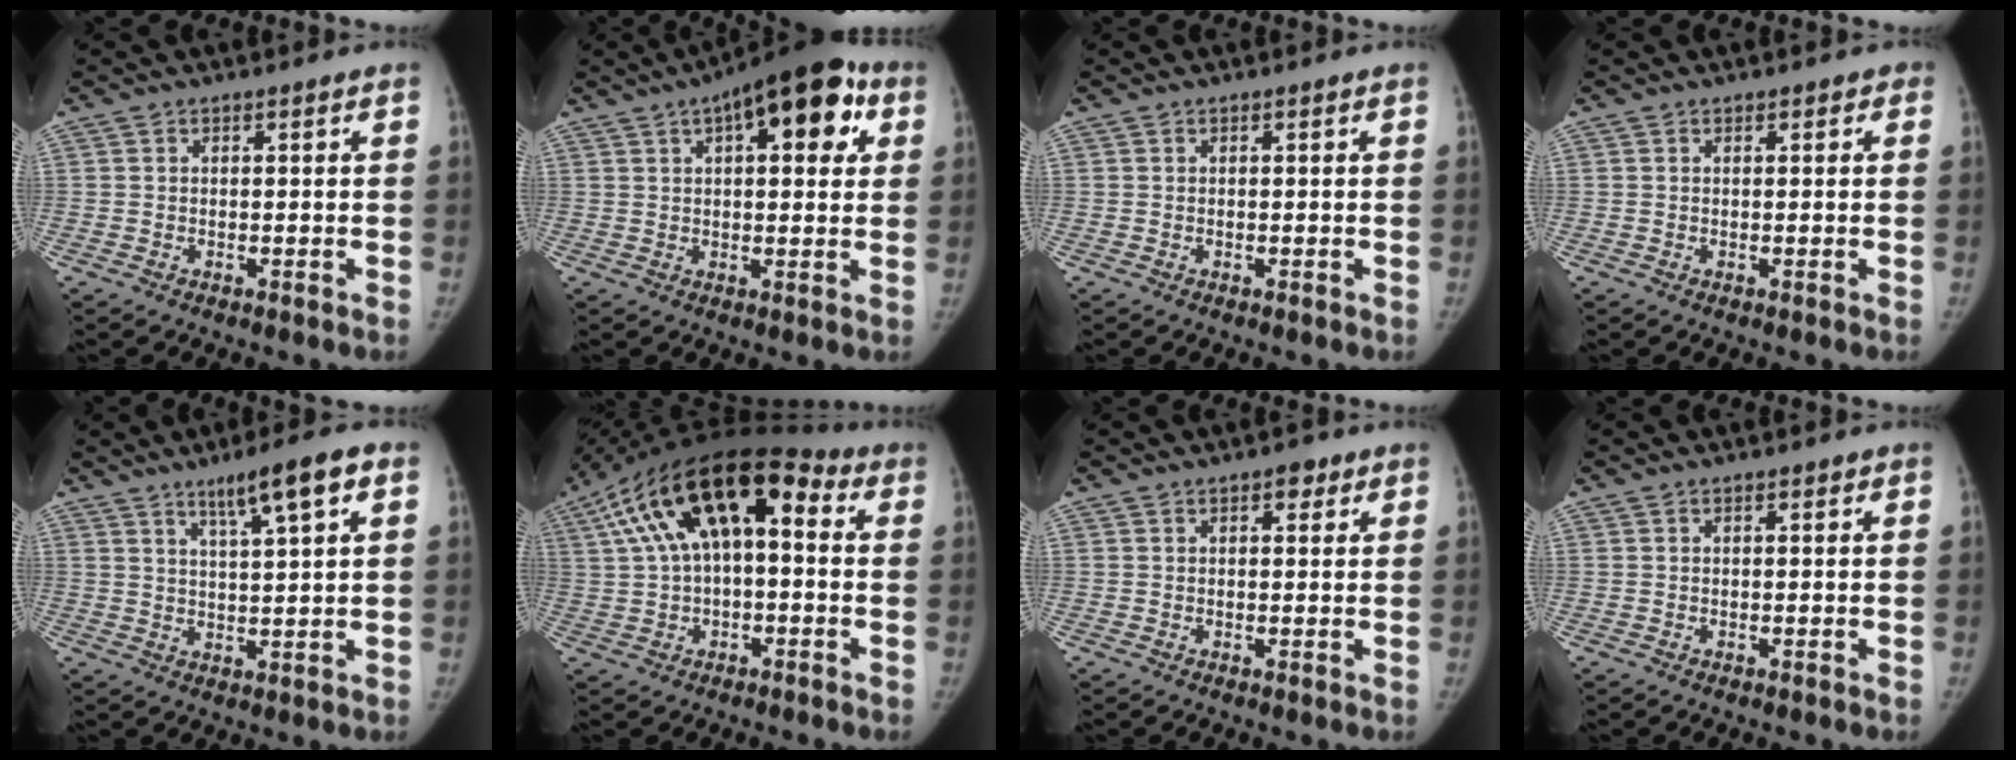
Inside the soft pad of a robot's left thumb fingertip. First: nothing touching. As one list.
[{"total": 15.9, "force": [6.3, 6.8, 12.9], "torque": [-0.146, 0.014, 0.081]}, {"total": 0.0}, {"total": 0.9, "force": [0.5, 0.7, 0.3], "torque": [0.009, 0.000, 0.001]}, {"total": 8.1, "force": [4.4, 0.9, 6.8], "torque": [-0.110, -0.012, 0.072]}, {"total": 19.2, "force": [4.2, 9.5, 16.2], "torque": [-0.271, 0.048, 0.054]}, {"total": 2.3, "force": [1.2, 1.2, 1.5], "torque": [-0.009, -0.002, 0.014]}, {"total": 0.0}]